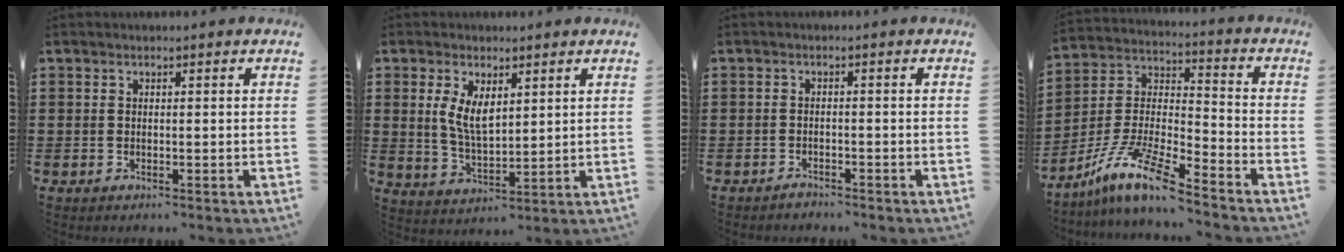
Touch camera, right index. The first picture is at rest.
{"total": 5.5, "force": [1.9, 2.7, 4.4], "torque": [-0.084, 0.002, 0.032]}
{"total": 1.3, "force": [-1.3, 0.2, 0.0], "torque": [-0.005, 0.003, -0.028]}
{"total": 10.7, "force": [-8.6, 1.0, 6.2], "torque": [-0.144, 0.000, -0.179]}